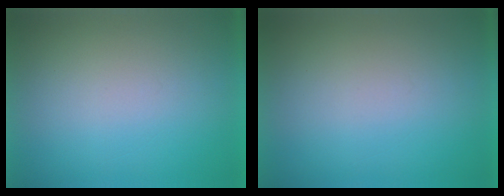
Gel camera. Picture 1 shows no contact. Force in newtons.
{"total": 0.0}